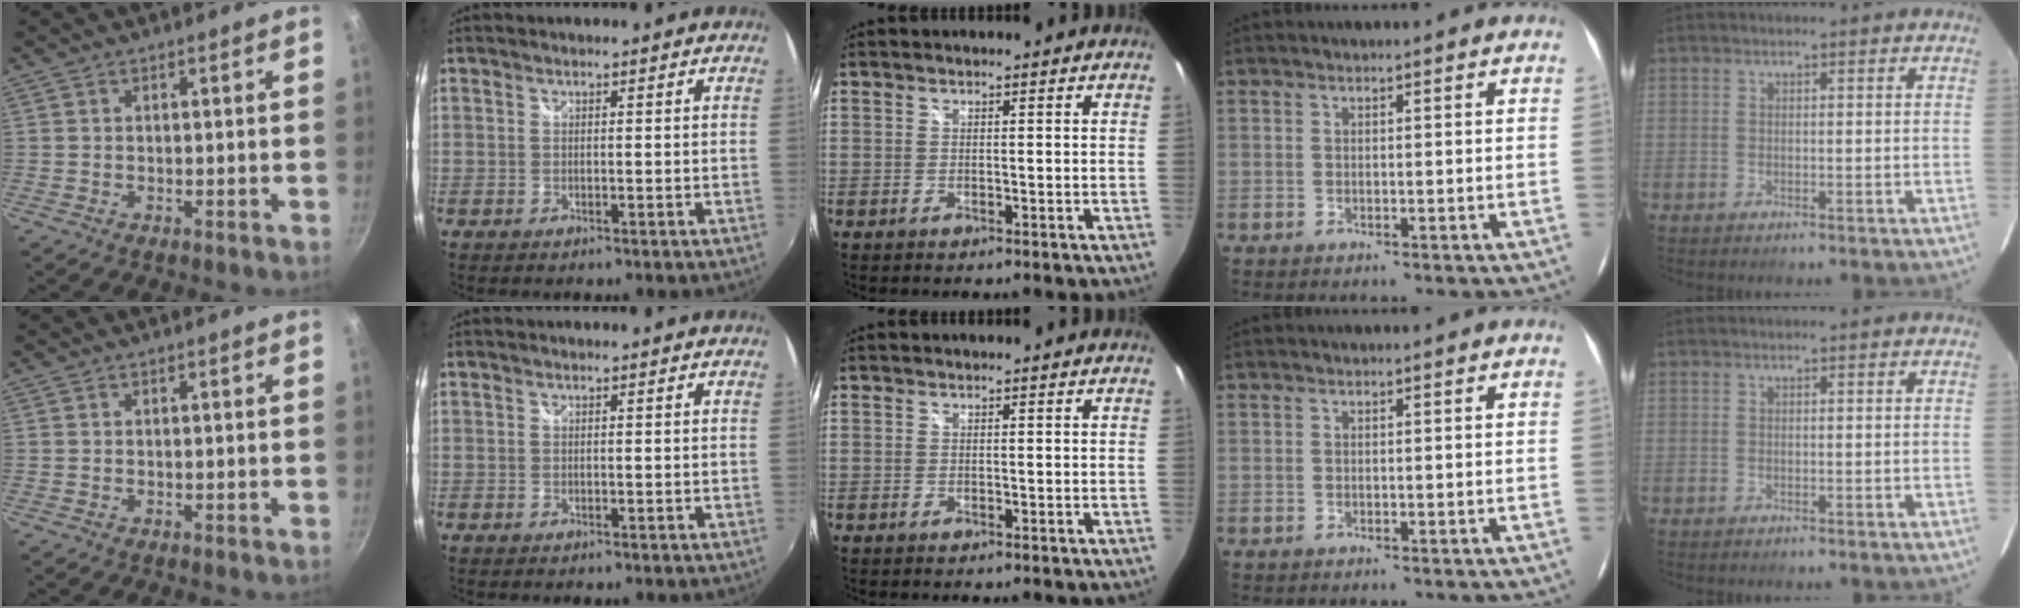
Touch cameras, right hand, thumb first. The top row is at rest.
{}